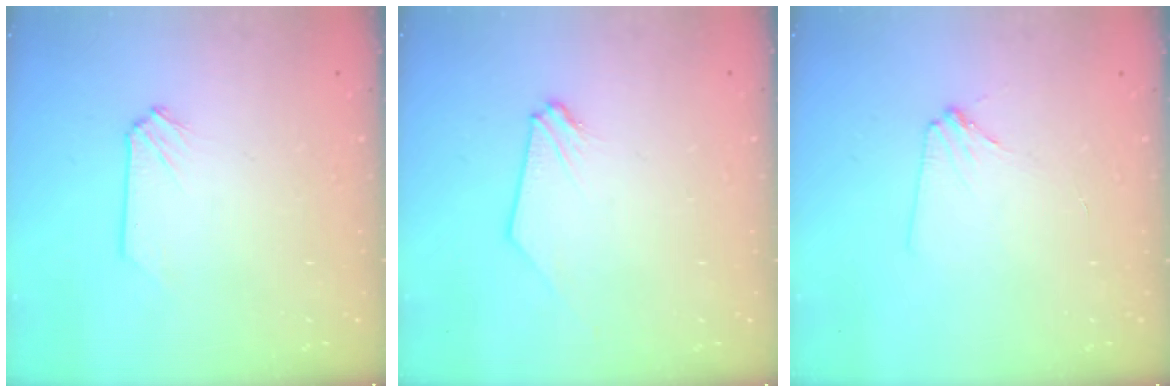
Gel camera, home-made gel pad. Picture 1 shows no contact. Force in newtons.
{"total": 0.0}
{"total": 2.7, "press": 2.6, "slide": 0.4}